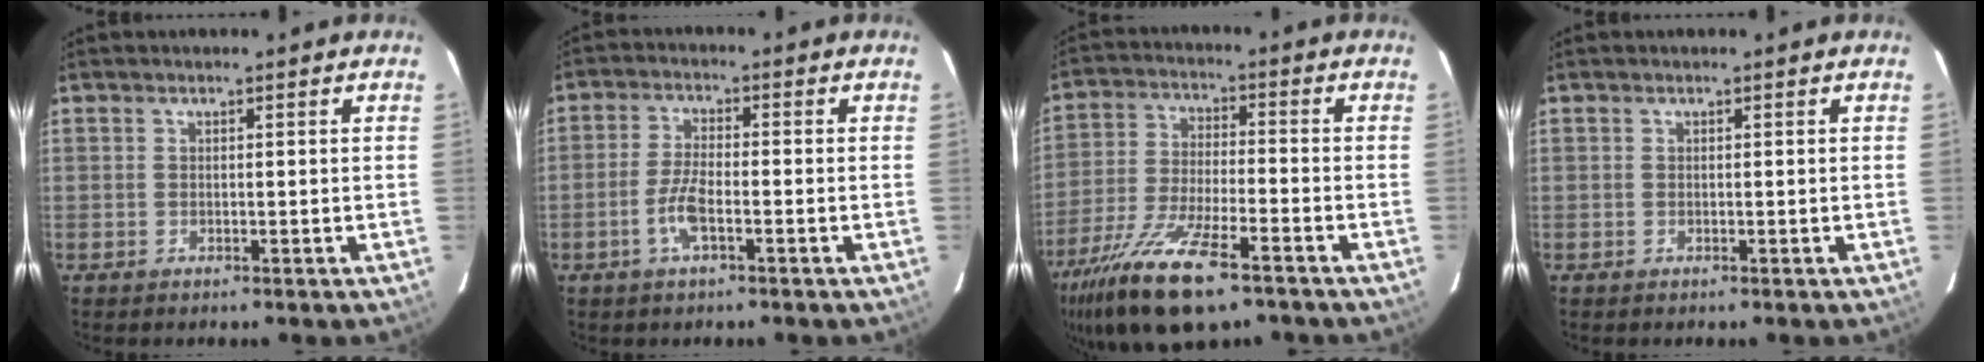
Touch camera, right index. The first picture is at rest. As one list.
[{"total": 5.2, "force": [-2.2, 1.6, 4.4], "torque": [-0.098, 0.001, -0.045]}, {"total": 17.2, "force": [-11.5, 4.8, 11.9], "torque": [-0.245, -0.051, -0.212]}, {"total": 0.0}]